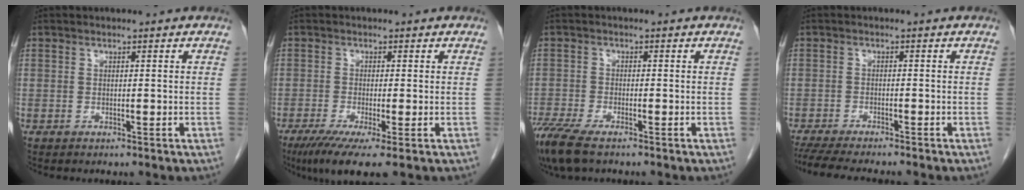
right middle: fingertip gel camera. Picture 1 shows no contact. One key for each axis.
{"total": 6.3, "fx": -3.5, "fy": 0.5, "fz": 5.2, "tx": -0.083, "ty": -0.017, "tz": -0.060}
{"total": 6.7, "fx": -5.0, "fy": 1.5, "fz": 4.1, "tx": -0.085, "ty": -0.017, "tz": -0.091}
{"total": 10.1, "fx": -8.8, "fy": 1.1, "fz": 4.8, "tx": -0.067, "ty": -0.016, "tz": -0.133}